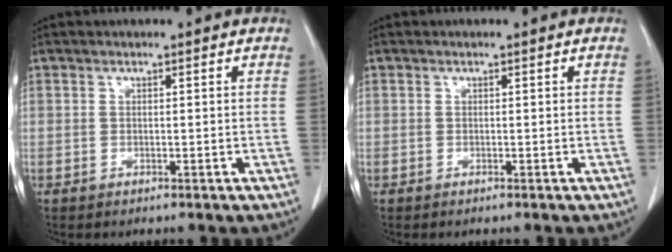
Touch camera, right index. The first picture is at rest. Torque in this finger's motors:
{"motor_torque": [0.05, -0.05, 0.01, 0.01]}